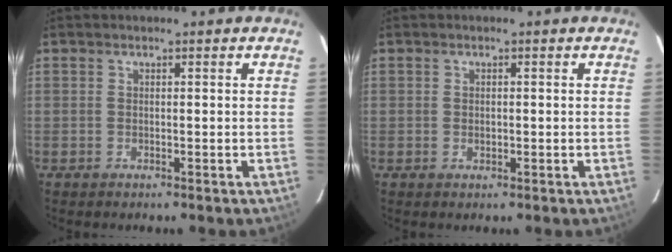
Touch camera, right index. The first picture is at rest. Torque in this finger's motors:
{"motor_torque": [-0.01, 0.05, -0.02, -0.01]}